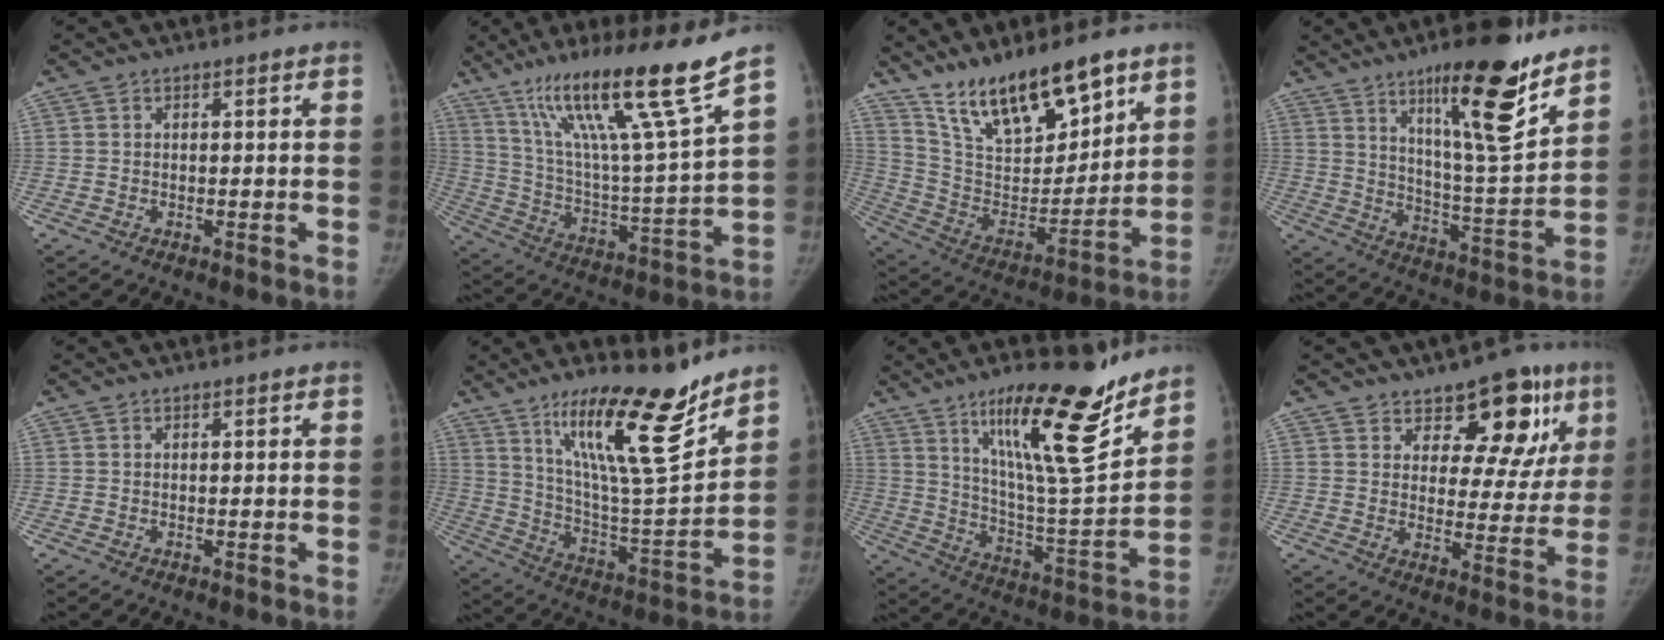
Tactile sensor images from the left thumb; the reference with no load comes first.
{"total": 21.5, "force": [14.4, 0.0, 15.9], "torque": [-0.247, -0.069, 0.254]}
{"total": 19.4, "force": [13.8, 6.9, 11.8], "torque": [-0.158, -0.076, 0.256]}
{"total": 19.4, "force": [12.5, 3.6, 14.4], "torque": [-0.190, -0.082, 0.202]}
{"total": 0.0}
{"total": 21.5, "force": [14.7, 4.4, 15.0], "torque": [-0.215, -0.092, 0.255]}
{"total": 22.3, "force": [14.9, 4.5, 15.9], "torque": [-0.224, -0.089, 0.250]}
{"total": 14.0, "force": [8.2, 7.7, 8.4], "torque": [-0.041, -0.038, 0.113]}